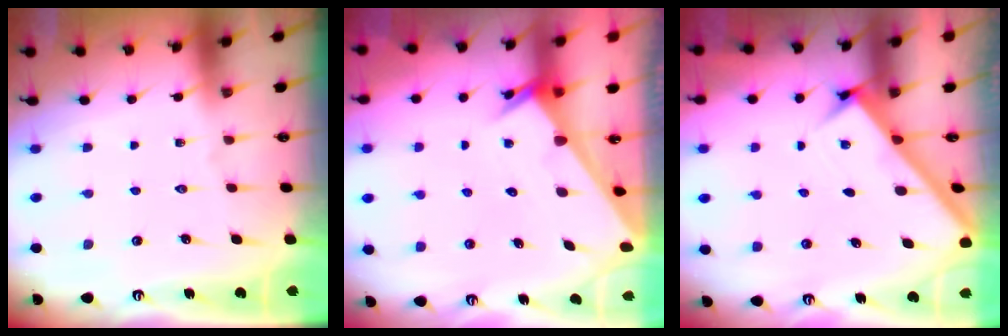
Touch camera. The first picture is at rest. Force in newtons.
{"total": 2.0, "press": 2.0, "slide": 0.1}
{"total": 2.9, "press": 2.8, "slide": 0.4}